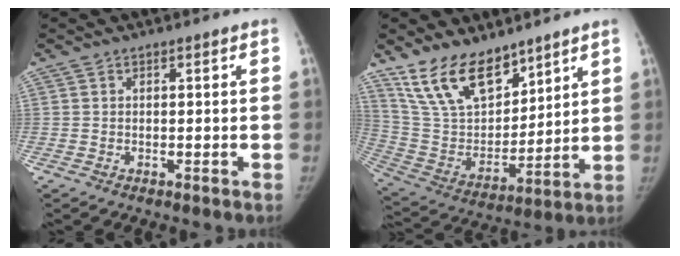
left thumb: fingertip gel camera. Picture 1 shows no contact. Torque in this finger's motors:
{"motor_torque": [1.73, 1.09, 1.09, -1.69, 0.11]}